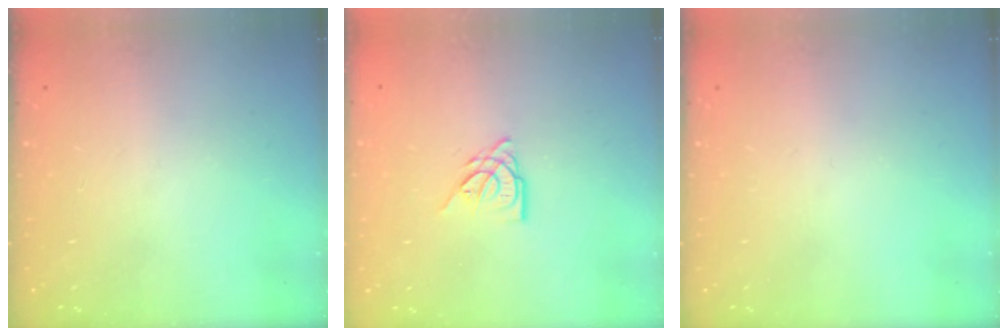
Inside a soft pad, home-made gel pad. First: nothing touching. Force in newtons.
{"total": 7.2, "press": 7.2, "slide": 0.7}
{"total": 0.0}